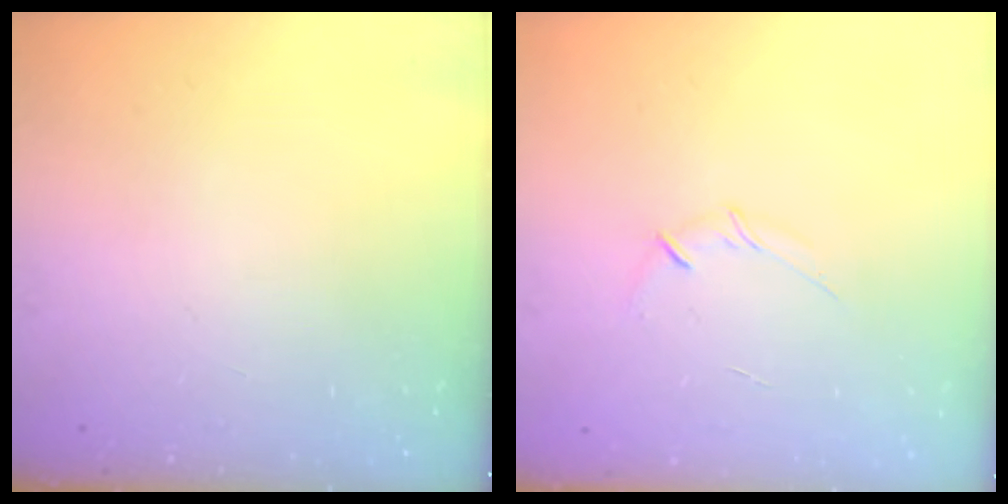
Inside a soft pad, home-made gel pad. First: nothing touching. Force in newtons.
{"total": 4.1, "press": 4.0, "slide": 0.9}